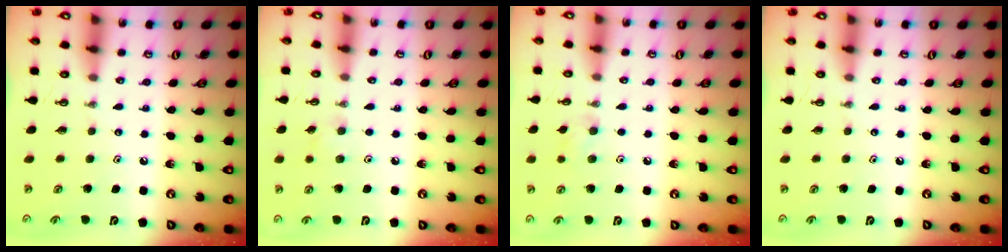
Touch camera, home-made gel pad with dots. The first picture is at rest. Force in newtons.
{"total": 5.9, "press": 5.3, "slide": 2.6}
{"total": 7.0, "press": 6.9, "slide": 1.2}
{"total": 0.0}